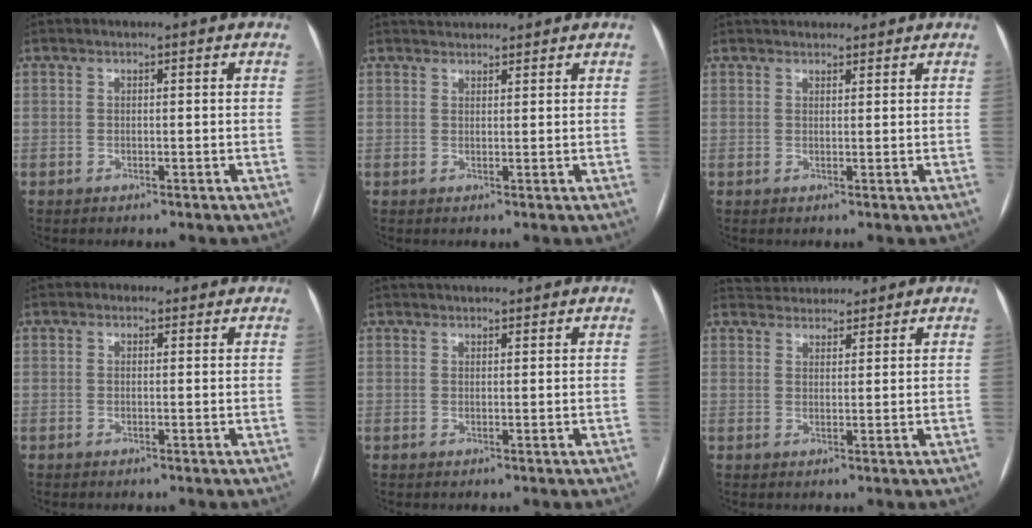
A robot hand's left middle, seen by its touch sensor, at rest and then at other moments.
{"total": 3.6, "force": [3.4, 1.0, 0.7], "torque": [-0.010, 0.028, 0.053]}
{"total": 5.7, "force": [5.1, 2.0, 1.7], "torque": [-0.014, 0.030, 0.070]}
{"total": 1.4, "force": [0.9, 1.1, -0.1], "torque": [0.006, 0.005, 0.006]}
{"total": 5.6, "force": [5.0, 1.3, 2.0], "torque": [-0.025, 0.031, 0.072]}
{"total": 5.8, "force": [5.5, 1.8, 0.8], "torque": [-0.010, 0.024, 0.083]}